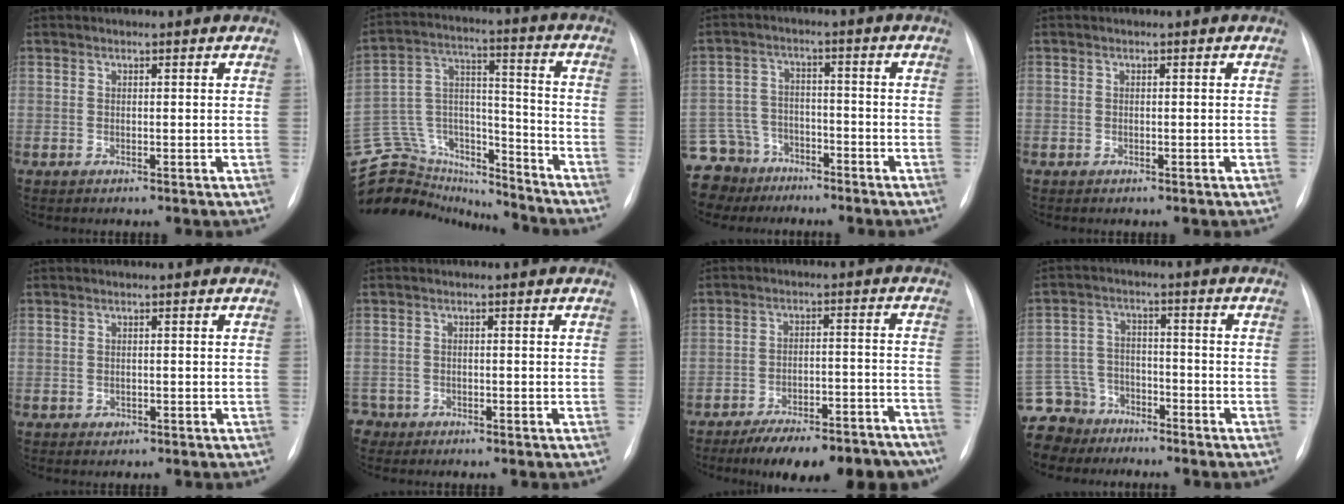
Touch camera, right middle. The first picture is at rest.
{"total": 27.2, "force": [-24.5, 8.7, 8.0], "torque": [-0.210, 0.029, -0.382]}
{"total": 11.3, "force": [-8.8, 7.0, 1.4], "torque": [-0.056, 0.018, -0.148]}
{"total": 0.7, "force": [-0.4, 0.6, 0.0], "torque": [-0.003, 0.005, -0.006]}
{"total": 0.8, "force": [-0.3, 0.7, 0.2], "torque": [-0.002, 0.002, -0.004]}
{"total": 2.4, "force": [-1.6, 1.7, -0.5], "torque": [0.009, 0.006, -0.031]}
{"total": 17.7, "force": [-15.0, 4.5, 8.3], "torque": [-0.074, 0.025, -0.207]}
{"total": 10.3, "force": [-8.4, 5.9, 0.7], "torque": [-0.038, 0.012, -0.151]}